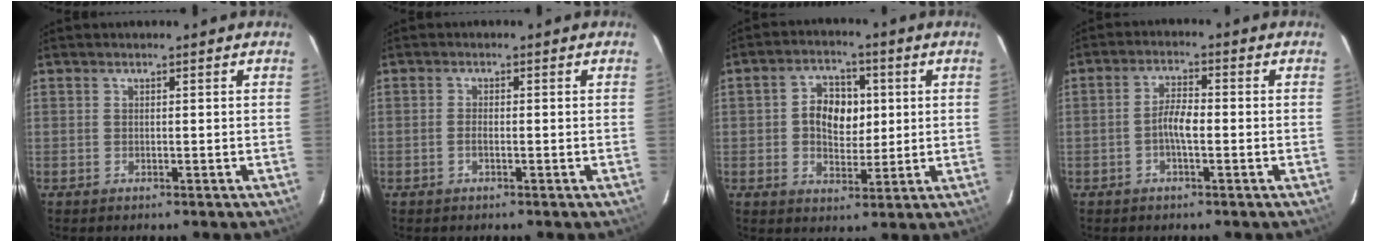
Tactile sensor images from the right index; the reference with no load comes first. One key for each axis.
{"total": 1.2, "fx": -0.5, "fy": 0.5, "fz": 0.9, "tx": -0.021, "ty": 0.002, "tz": -0.009}
{"total": 8.3, "fx": 1.0, "fy": 6.0, "fz": 5.7, "tx": -0.104, "ty": 0.018, "tz": 0.020}
{"total": 3.9, "fx": -1.1, "fy": 1.1, "fz": 3.6, "tx": -0.071, "ty": 0.009, "tz": -0.022}